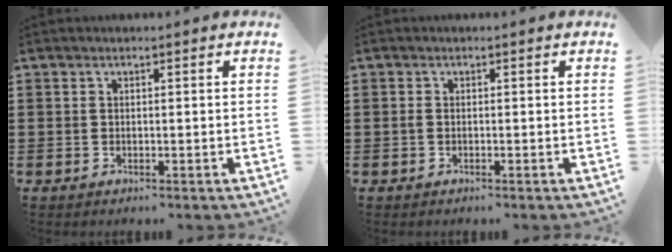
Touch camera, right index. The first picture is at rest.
{"total": 0.6, "force": [-0.2, 0.3, 0.5], "torque": [-0.019, -0.003, -0.007]}